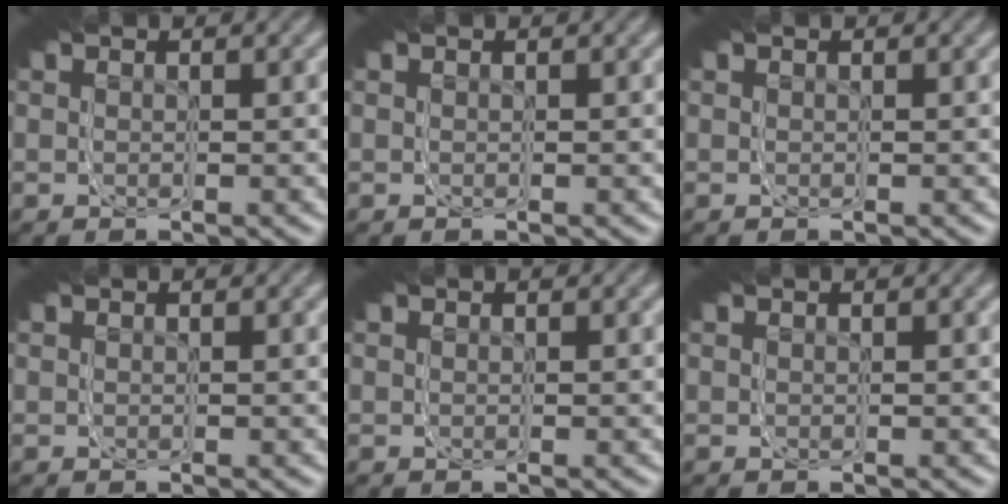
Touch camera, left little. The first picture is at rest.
{"total": 0.0}
{"total": 0.0}
{"total": 0.0}
{"total": 0.0}
{"total": 0.0}